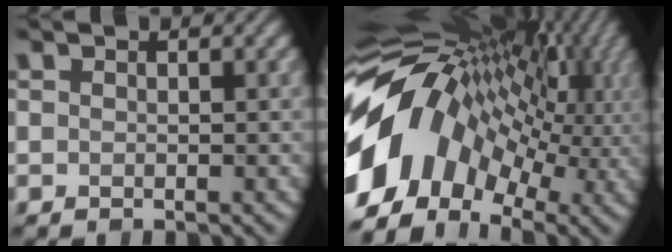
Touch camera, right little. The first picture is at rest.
{"total": 14.8, "force": [-0.7, 10.1, 10.8], "torque": [-0.206, 0.020, -0.018]}